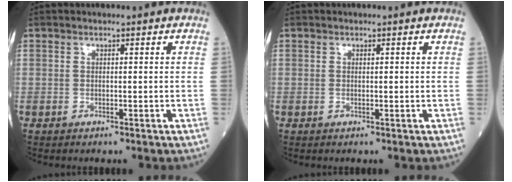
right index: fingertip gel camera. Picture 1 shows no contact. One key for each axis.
{"total": 0.0}